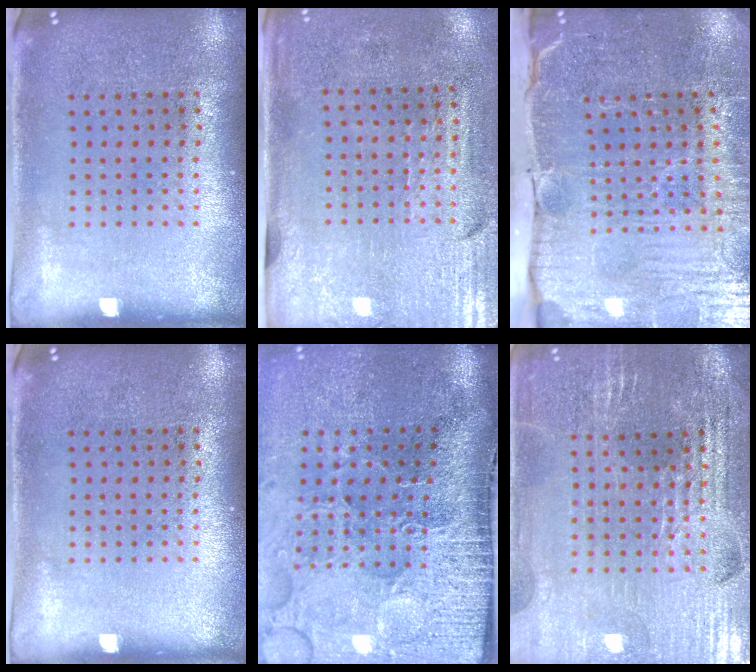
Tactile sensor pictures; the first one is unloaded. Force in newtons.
{"total": 3.1, "press": 2.6, "slide": 1.6}
{"total": 4.3, "press": 4.0, "slide": 1.6}
{"total": 0.0}
{"total": 5.1, "press": 4.0, "slide": 3.1}
{"total": 3.1, "press": 3.1, "slide": 0.3}